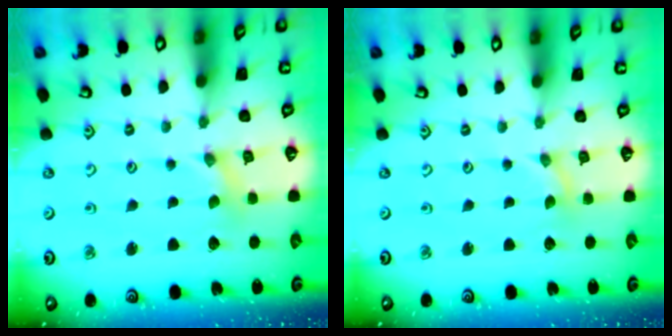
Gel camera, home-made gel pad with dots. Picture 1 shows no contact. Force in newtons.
{"total": 0.0}